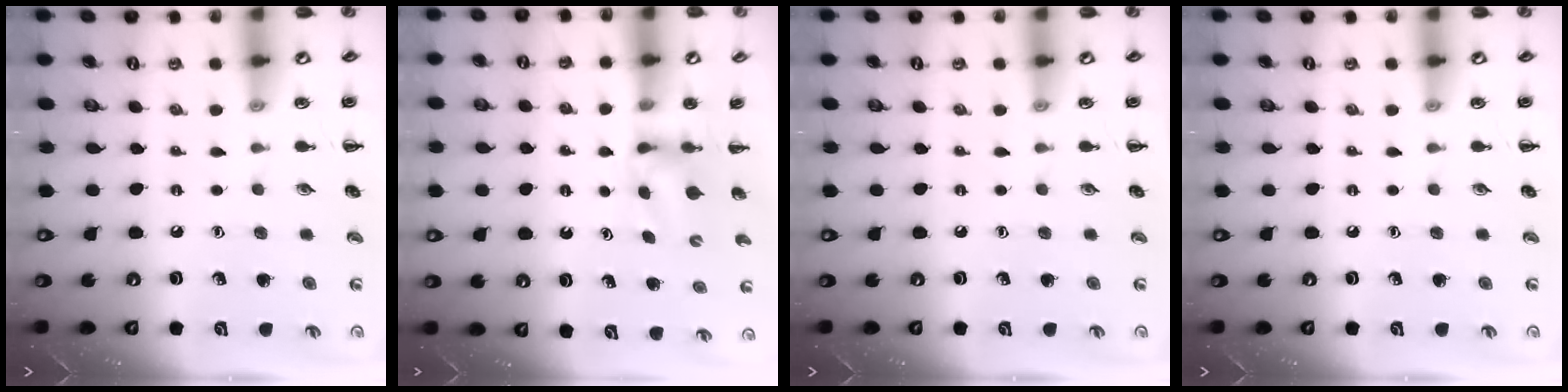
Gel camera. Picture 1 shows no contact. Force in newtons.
{"total": 3.7, "press": 3.5, "slide": 1.3}
{"total": 0.0}
{"total": 0.0}